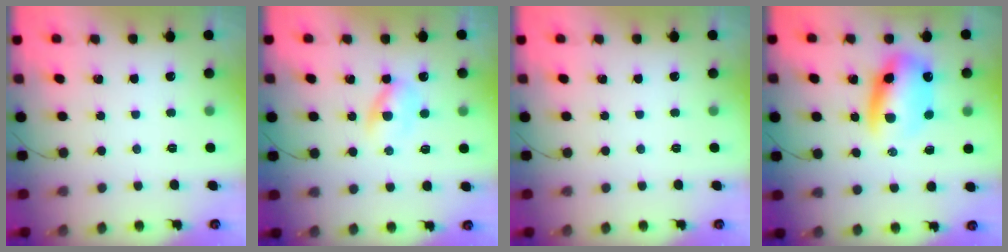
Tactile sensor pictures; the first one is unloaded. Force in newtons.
{"total": 4.0, "press": 3.8, "slide": 1.1}
{"total": 0.0}
{"total": 10.3, "press": 9.9, "slide": 2.8}